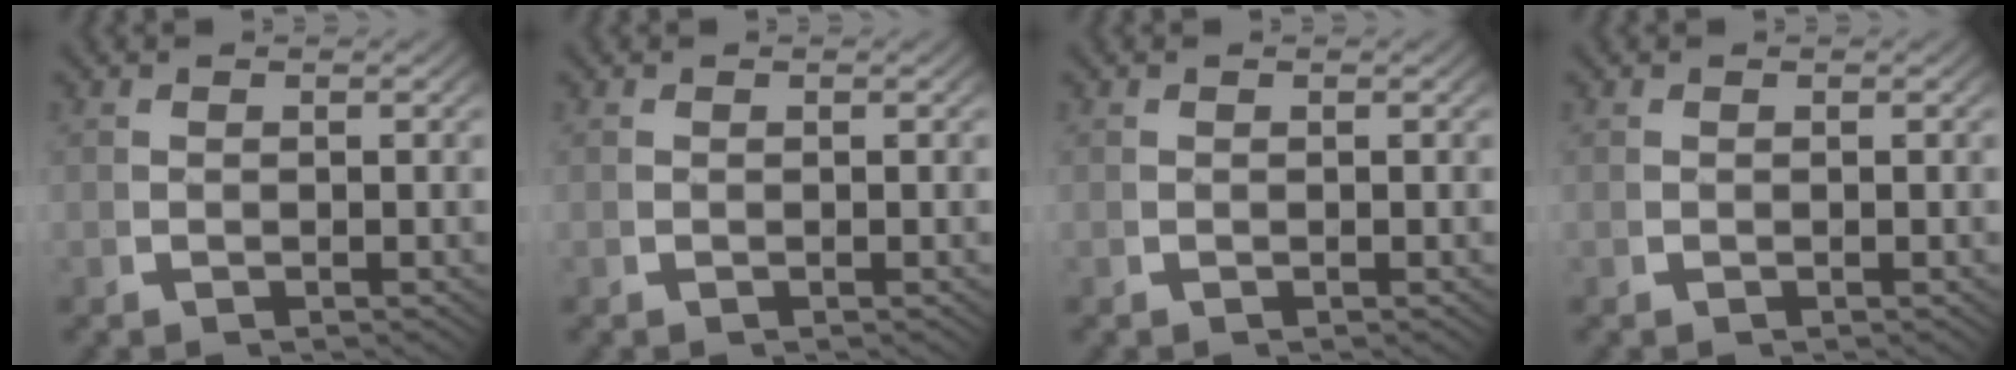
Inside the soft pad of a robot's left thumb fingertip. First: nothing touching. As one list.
[{"total": 0.0}, {"total": 0.0}, {"total": 0.0}]